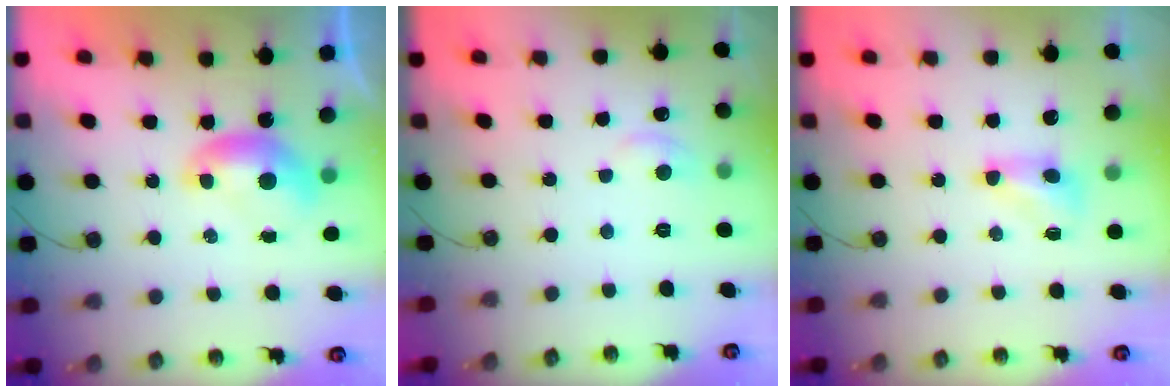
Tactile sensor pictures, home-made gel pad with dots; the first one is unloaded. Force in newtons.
{"total": 0.9, "press": 0.1, "slide": 0.9}
{"total": 2.8, "press": 2.8, "slide": 0.6}